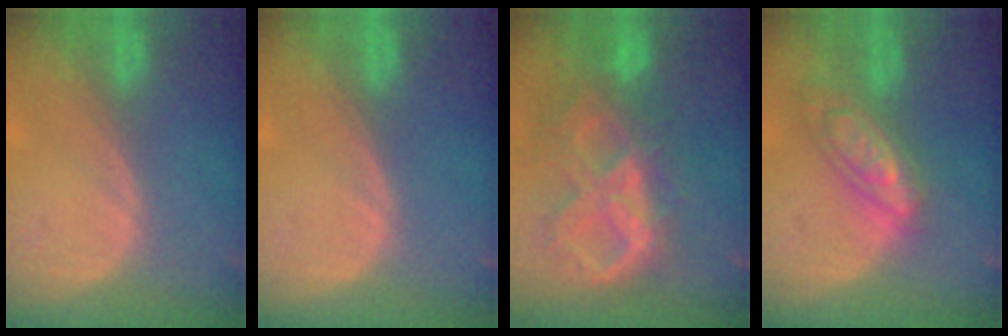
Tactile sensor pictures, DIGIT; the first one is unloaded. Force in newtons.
{"total": 0.0}
{"total": 10.6, "press": 9.0, "slide": 5.6}
{"total": 7.3, "press": 7.3, "slide": 0.5}